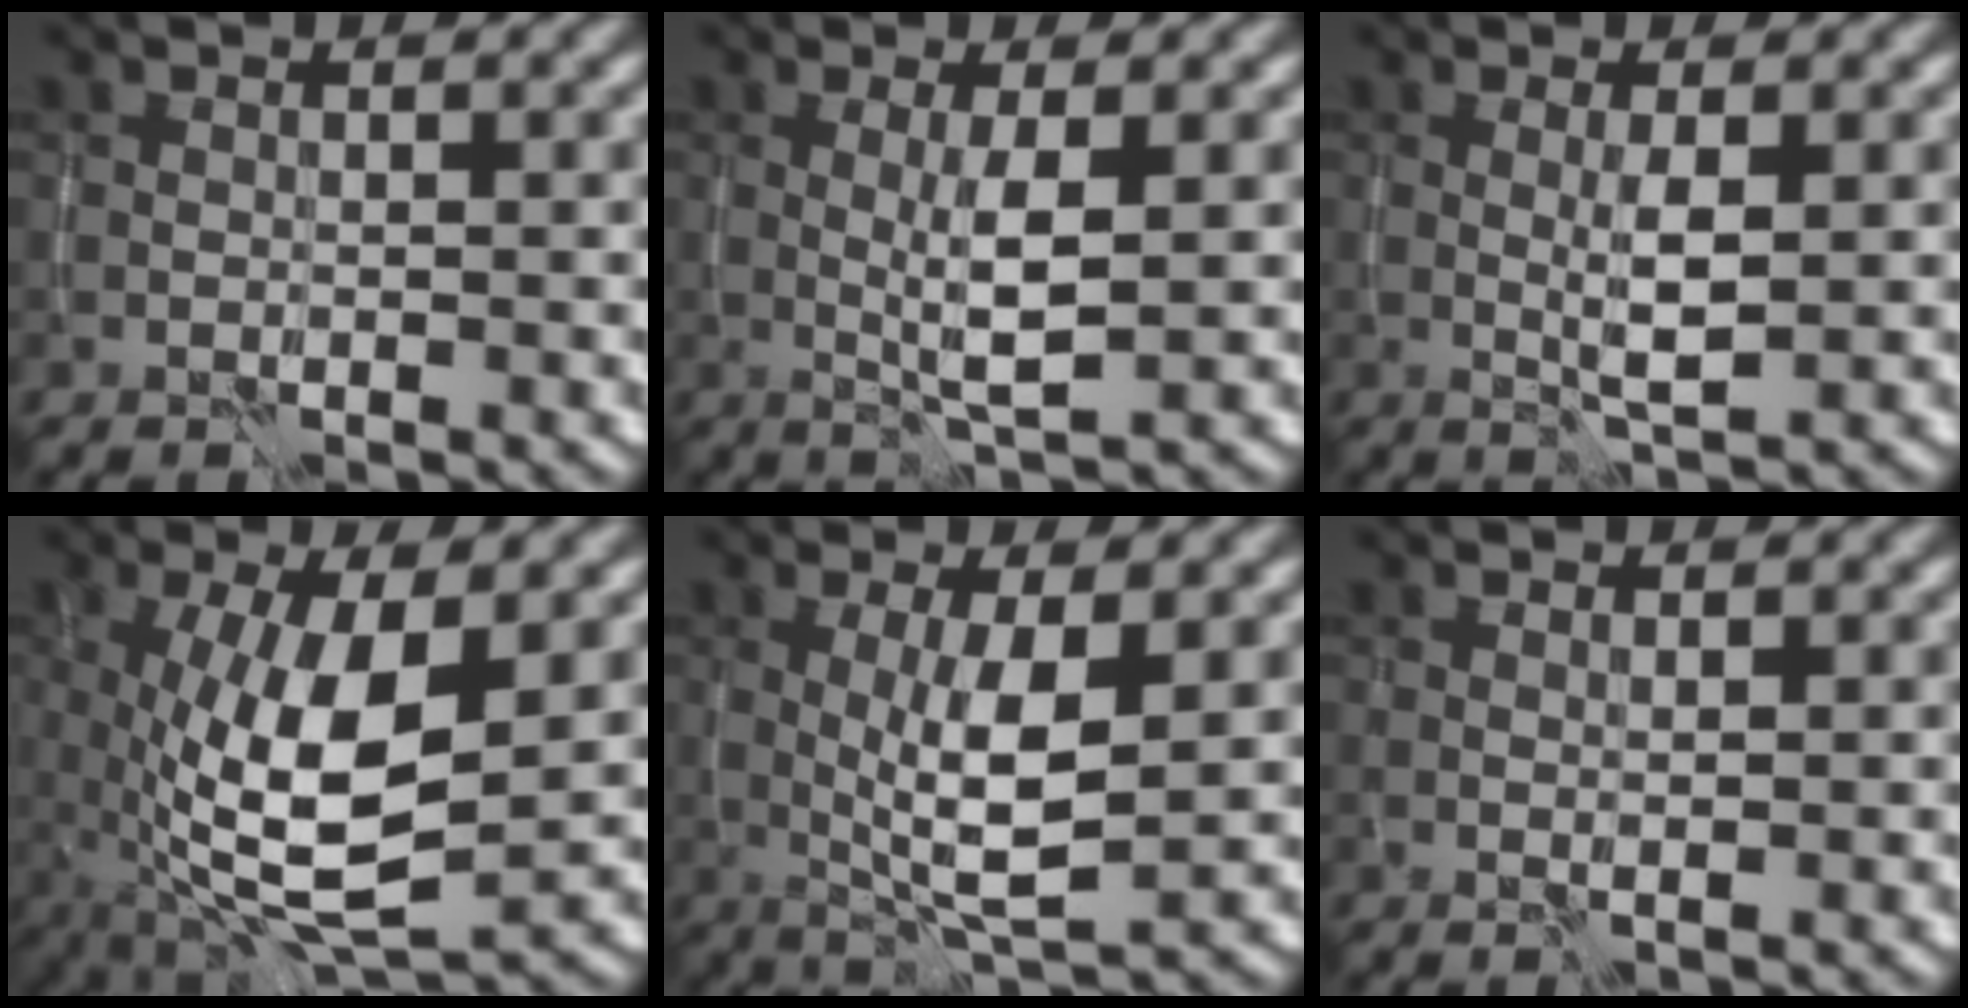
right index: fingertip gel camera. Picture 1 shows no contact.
{"total": 3.0, "force": [0.2, 0.4, 3.0], "torque": [-0.060, -0.002, 0.004]}
{"total": 2.3, "force": [0.2, 0.3, 2.2], "torque": [-0.046, -0.002, 0.005]}
{"total": 9.7, "force": [-0.4, 3.6, 9.0], "torque": [-0.180, -0.013, -0.007]}
{"total": 5.6, "force": [0.2, 1.4, 5.4], "torque": [-0.101, -0.007, 0.005]}
{"total": 0.5, "force": [0.3, -0.1, 0.4], "torque": [-0.010, -0.001, 0.004]}